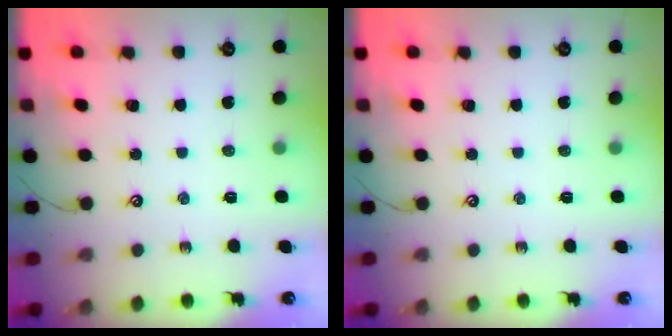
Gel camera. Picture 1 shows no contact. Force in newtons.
{"total": 0.0}